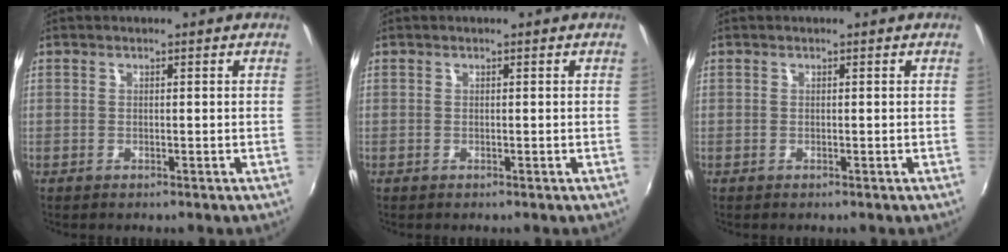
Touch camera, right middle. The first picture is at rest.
{"total": 0.0}
{"total": 0.0}